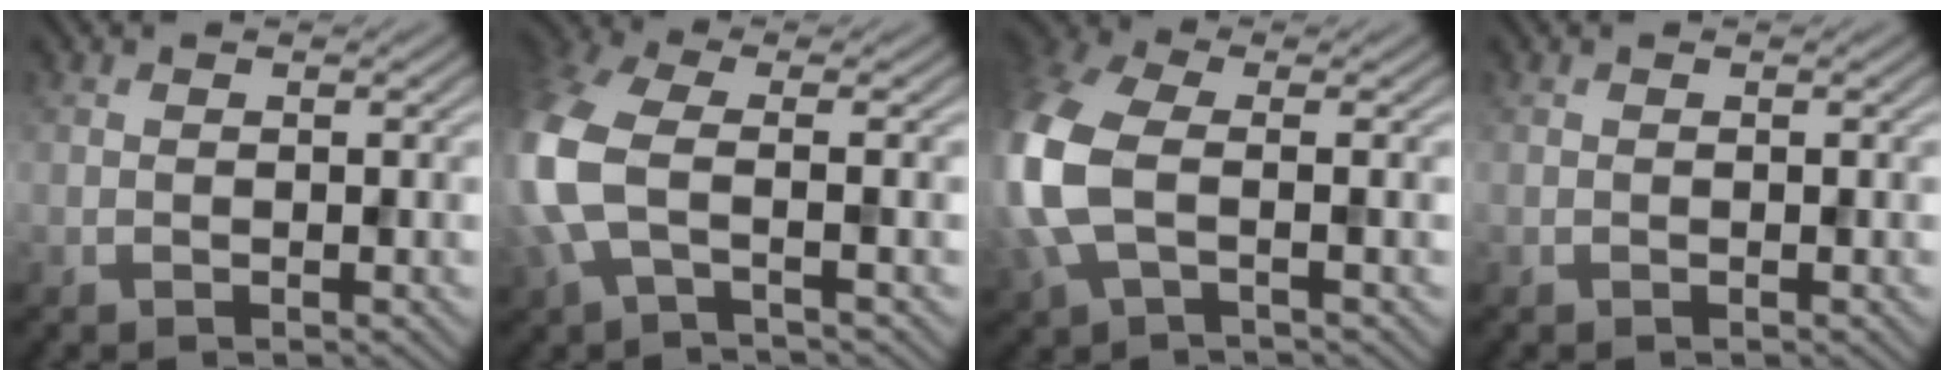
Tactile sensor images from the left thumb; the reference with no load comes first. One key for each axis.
{"total": 8.5, "fx": -0.7, "fy": 4.1, "fz": 7.4, "tx": -0.208, "ty": -0.004, "tz": -0.025}
{"total": 10.2, "fx": -0.1, "fy": 5.9, "fz": 8.4, "tx": -0.259, "ty": -0.003, "tz": -0.006}
{"total": 0.0}